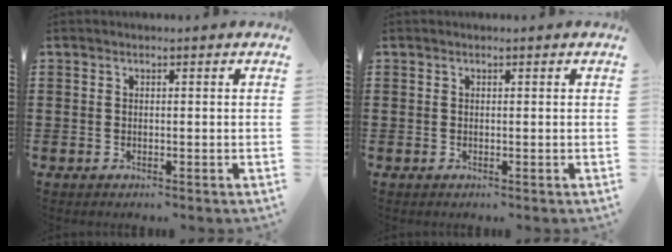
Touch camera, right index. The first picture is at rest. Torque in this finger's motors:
{"motor_torque": [-0.31, 0.20, 0.00, 0.01]}